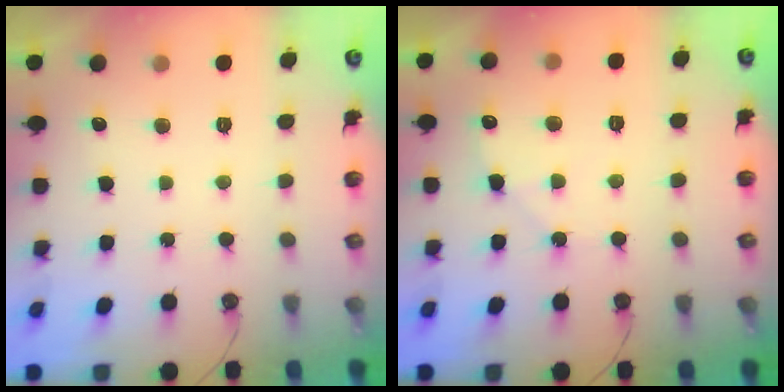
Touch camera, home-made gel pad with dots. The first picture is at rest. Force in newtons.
{"total": 5.4, "press": 5.4, "slide": 0.8}